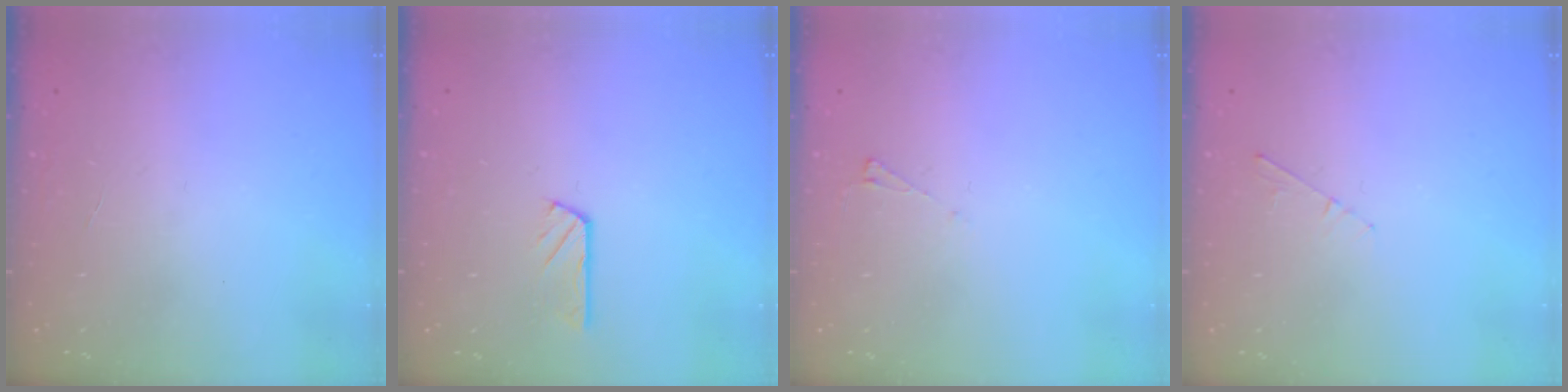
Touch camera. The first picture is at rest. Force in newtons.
{"total": 2.9, "press": 2.9, "slide": 0.1}
{"total": 3.3, "press": 3.3, "slide": 0.5}
{"total": 2.8, "press": 2.8, "slide": 0.4}